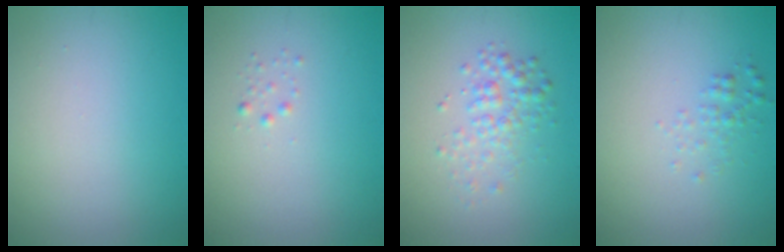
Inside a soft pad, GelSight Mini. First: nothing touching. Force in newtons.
{"total": 0.6, "press": 0.6, "slide": 0.0}
{"total": 2.3, "press": 2.3, "slide": 0.1}
{"total": 1.1, "press": 1.1, "slide": 0.0}